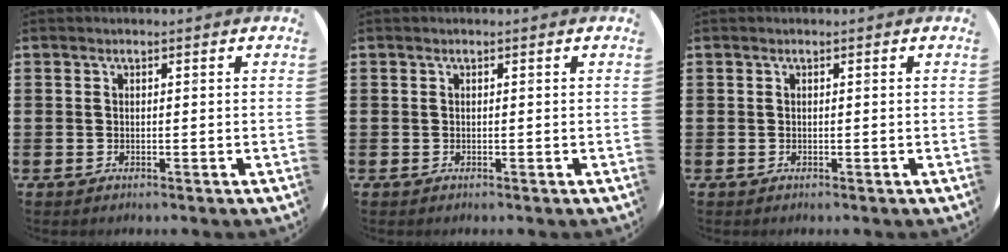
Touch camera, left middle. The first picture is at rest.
{"total": 0.0}
{"total": 0.0}